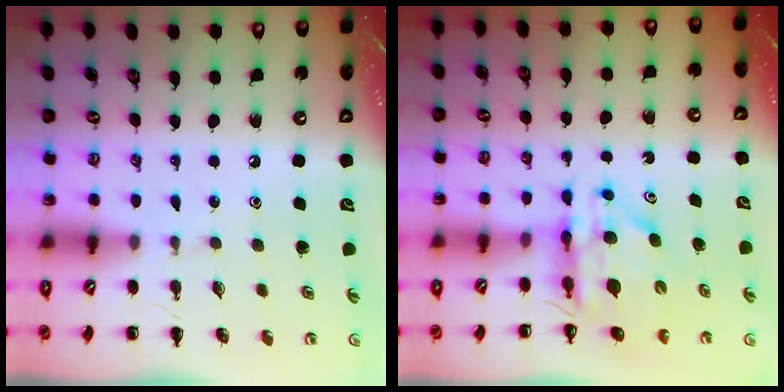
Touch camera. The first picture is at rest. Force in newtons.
{"total": 8.8, "press": 8.3, "slide": 3.0}